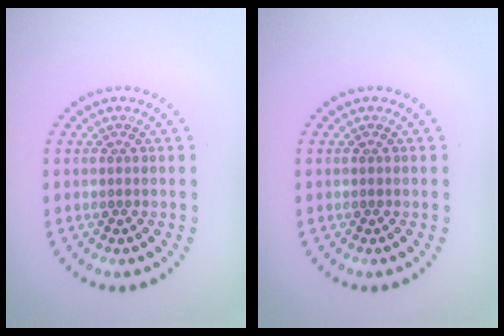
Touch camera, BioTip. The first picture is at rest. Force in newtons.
{"total": 0.0}